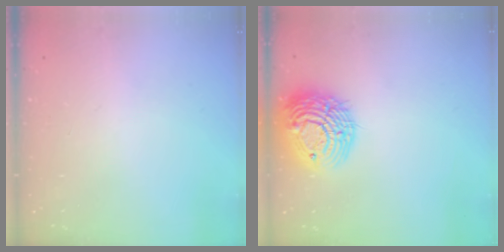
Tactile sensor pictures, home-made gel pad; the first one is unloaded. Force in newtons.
{"total": 17.1, "press": 17.1, "slide": 1.4}